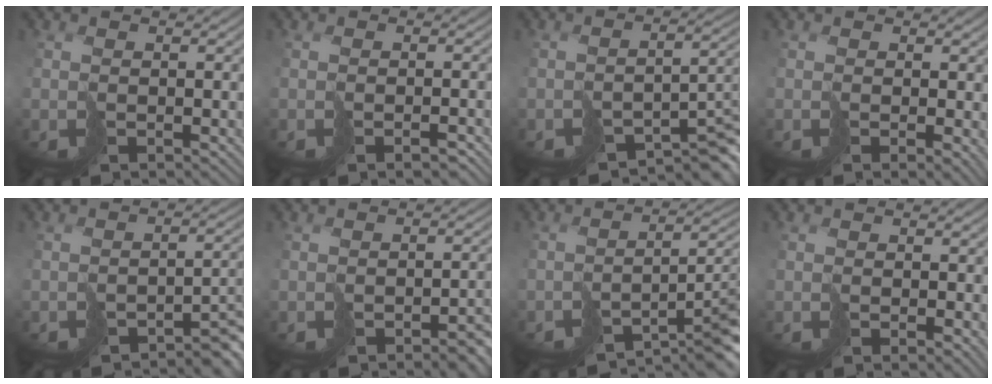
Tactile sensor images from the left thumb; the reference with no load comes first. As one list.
[{"total": 2.0, "force": [-1.3, 0.3, 1.4], "torque": [-0.020, -0.001, -0.022]}, {"total": 8.2, "force": [-5.6, 2.8, 5.3], "torque": [-0.071, -0.019, -0.084]}, {"total": 2.5, "force": [-0.4, 0.5, 2.4], "torque": [-0.039, -0.003, -0.007]}, {"total": 5.7, "force": [-3.9, 1.6, 3.8], "torque": [-0.044, -0.004, -0.061]}, {"total": 4.7, "force": [-3.0, 1.5, 3.3], "torque": [-0.037, -0.006, -0.041]}, {"total": 9.5, "force": [-6.4, 2.3, 6.7], "torque": [-0.090, -0.002, -0.100]}, {"total": 1.6, "force": [-0.1, 0.4, 1.5], "torque": [-0.028, -0.002, -0.002]}]